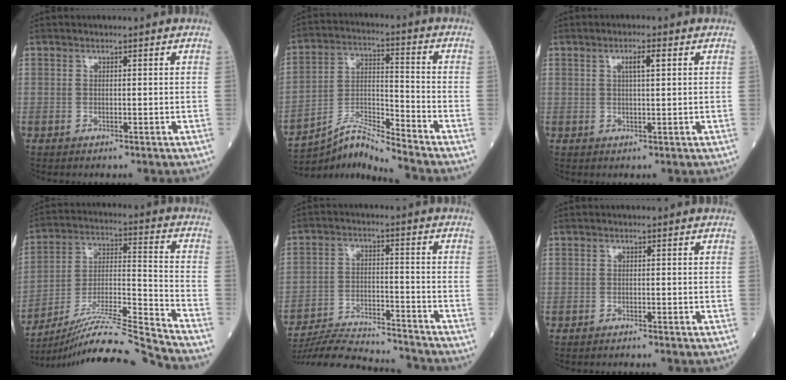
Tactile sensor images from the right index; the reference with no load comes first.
{"total": 9.3, "force": [-8.9, -2.0, 1.8], "torque": [-0.048, 0.018, -0.165]}
{"total": 2.6, "force": [1.0, 0.2, 2.4], "torque": [-0.044, 0.003, 0.015]}
{"total": 19.0, "force": [-17.5, -3.1, 6.5], "torque": [-0.123, 0.001, -0.302]}
{"total": 16.0, "force": [-15.6, 1.2, 3.4], "torque": [-0.064, 0.006, -0.242]}
{"total": 1.6, "force": [-1.5, -0.2, 0.5], "torque": [-0.009, 0.002, -0.019]}